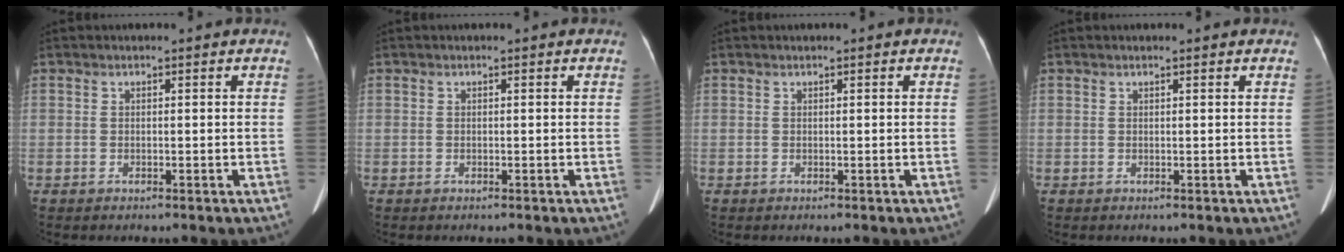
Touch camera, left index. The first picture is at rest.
{"total": 0.0}
{"total": 0.0}
{"total": 0.6, "force": [0.6, 0.0, 0.2], "torque": [-0.009, 0.007, 0.009]}